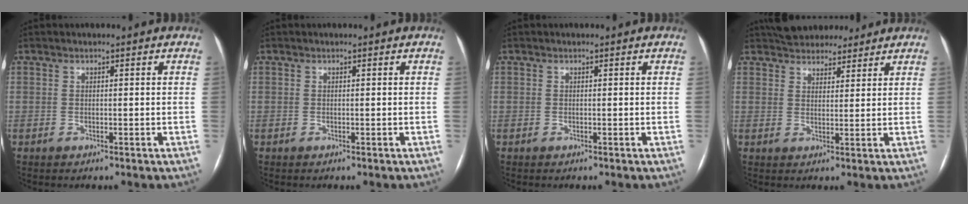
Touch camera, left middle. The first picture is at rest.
{"total": 0.0}
{"total": 0.0}
{"total": 8.9, "force": [7.9, 3.4, 2.3], "torque": [-0.024, 0.019, 0.114]}